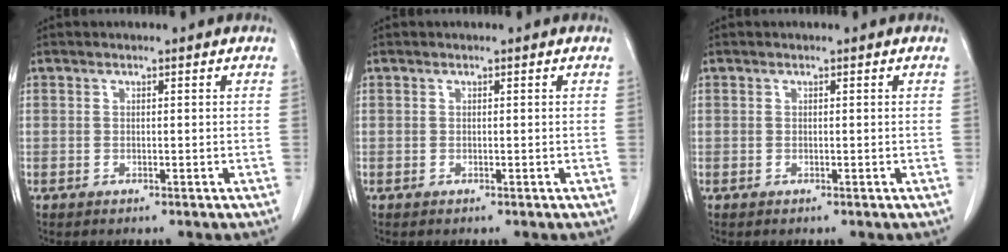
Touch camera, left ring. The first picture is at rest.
{"total": 0.0}
{"total": 0.0}